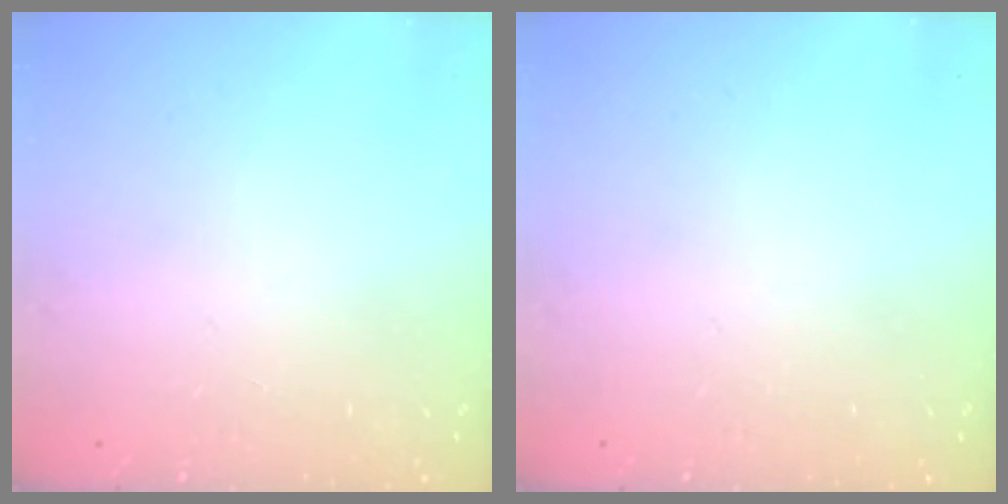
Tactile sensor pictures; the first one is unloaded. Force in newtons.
{"total": 0.0}